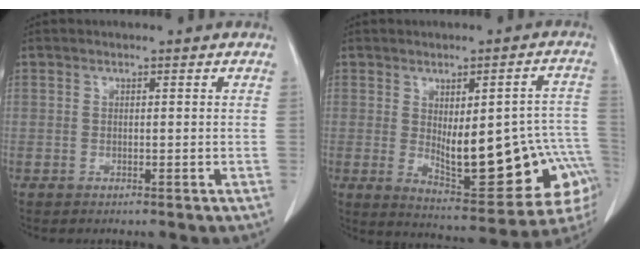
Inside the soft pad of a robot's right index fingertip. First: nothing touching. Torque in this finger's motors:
{"motor_torque": [1.37, -0.77, 0.44, 0.14]}